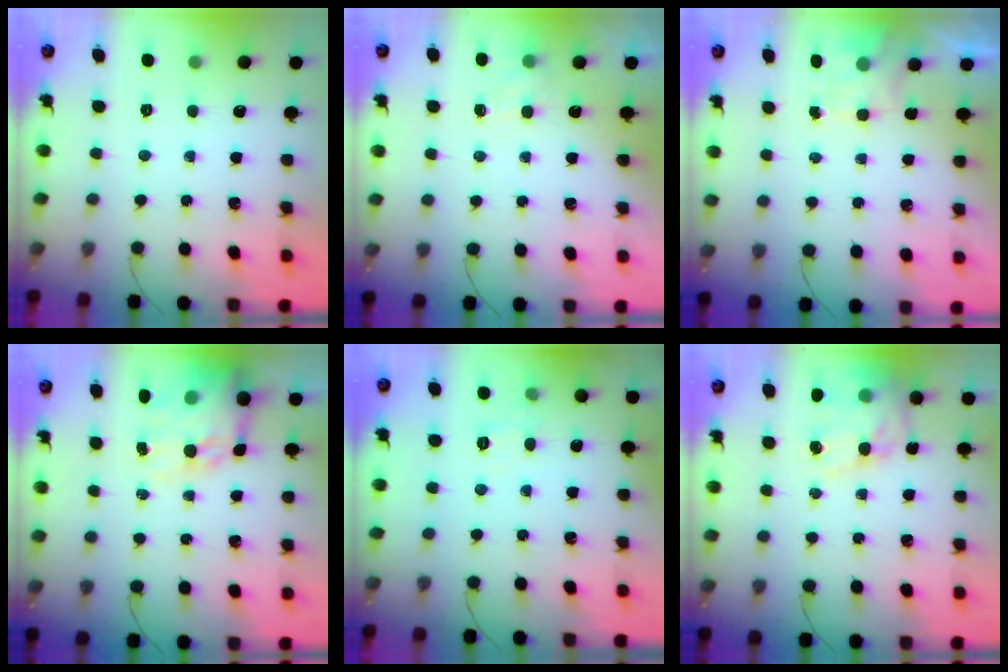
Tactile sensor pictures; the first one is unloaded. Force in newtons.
{"total": 4.6, "press": 4.3, "slide": 1.5}
{"total": 2.0, "press": 1.6, "slide": 1.2}
{"total": 15.8, "press": 15.3, "slide": 4.1}
{"total": 4.4, "press": 4.1, "slide": 1.6}
{"total": 13.1, "press": 12.6, "slide": 3.4}